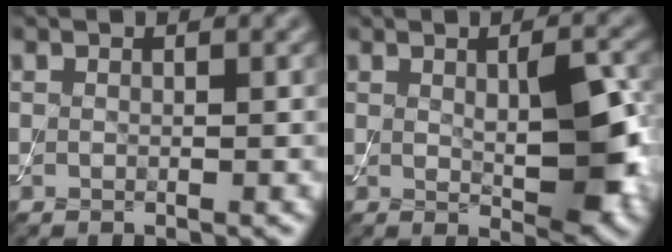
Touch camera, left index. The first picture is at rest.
{"total": 5.6, "force": [0.5, 1.8, 5.3], "torque": [-0.077, -0.002, 0.013]}